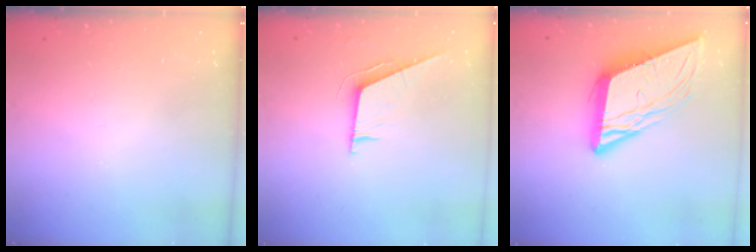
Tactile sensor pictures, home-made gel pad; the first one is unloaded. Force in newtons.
{"total": 6.3, "press": 6.3, "slide": 0.7}
{"total": 11.6, "press": 11.2, "slide": 2.9}